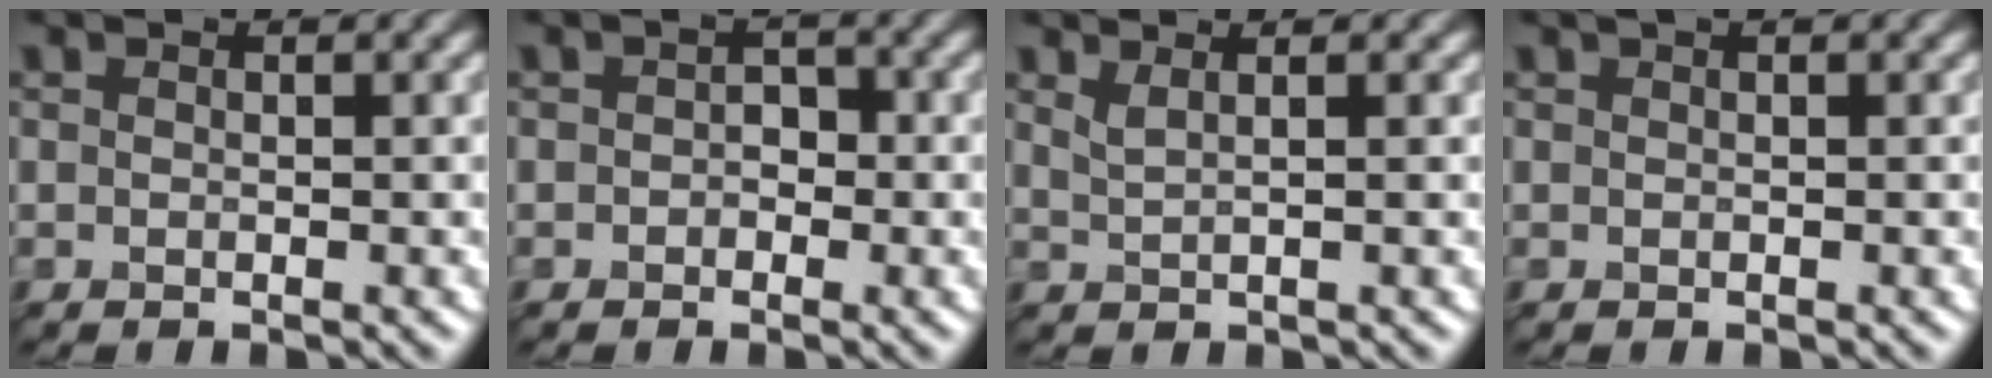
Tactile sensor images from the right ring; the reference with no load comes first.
{"total": 0.6, "force": [-0.5, 0.2, -0.1], "torque": [-0.014, 0.004, 0.000]}
{"total": 1.2, "force": [1.0, 0.2, 0.6], "torque": [-0.016, 0.005, 0.008]}
{"total": 0.7, "force": [0.4, 0.2, 0.5], "torque": [-0.011, -0.002, 0.001]}